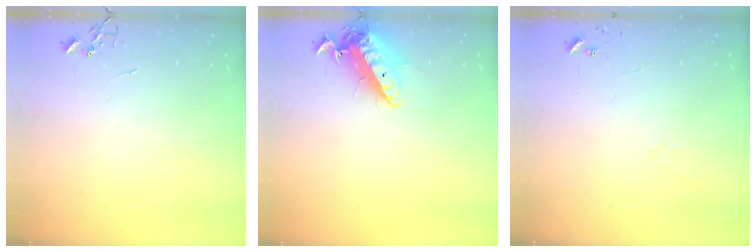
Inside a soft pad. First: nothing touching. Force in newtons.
{"total": 13.4, "press": 13.1, "slide": 2.5}
{"total": 5.4, "press": 5.4, "slide": 0.4}